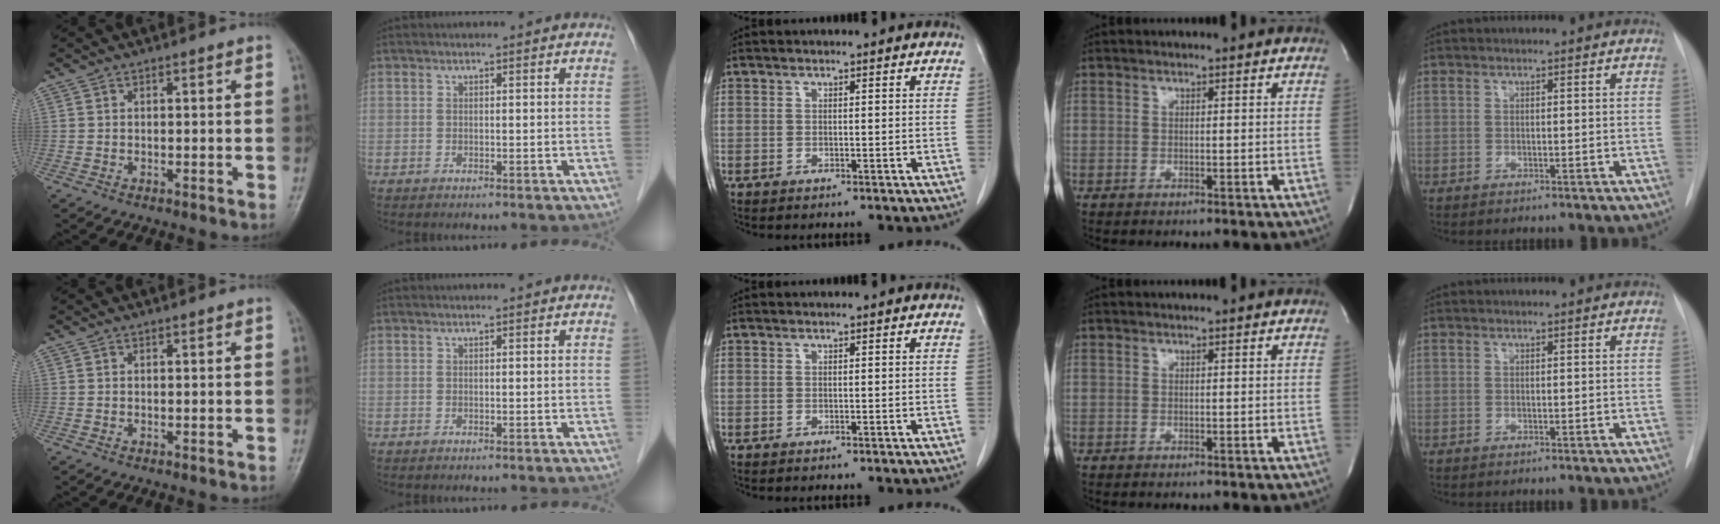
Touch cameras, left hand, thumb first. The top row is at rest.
{}